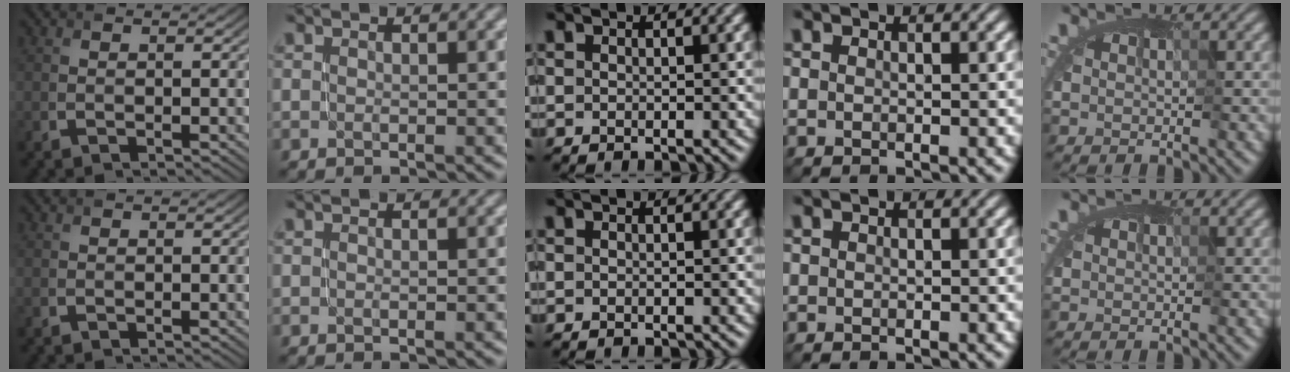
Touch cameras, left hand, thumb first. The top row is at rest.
{}